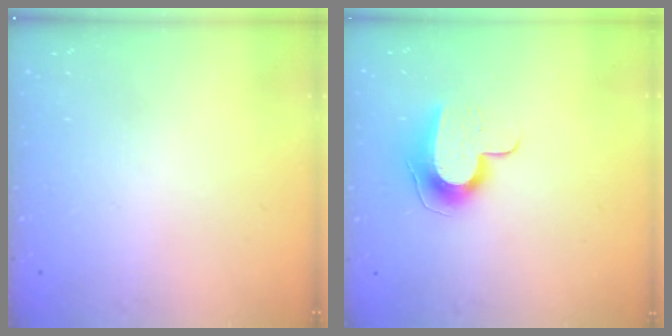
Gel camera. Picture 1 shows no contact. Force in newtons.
{"total": 9.6, "press": 9.6, "slide": 0.3}